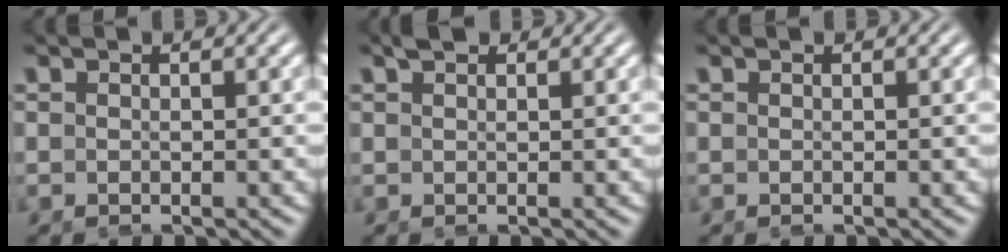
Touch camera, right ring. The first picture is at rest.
{"total": 1.1, "force": [1.0, 0.2, 0.3], "torque": [-0.001, 0.004, 0.019]}
{"total": 0.0}